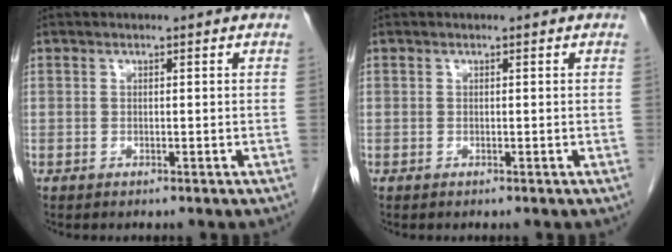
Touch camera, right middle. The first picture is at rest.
{"total": 0.0}